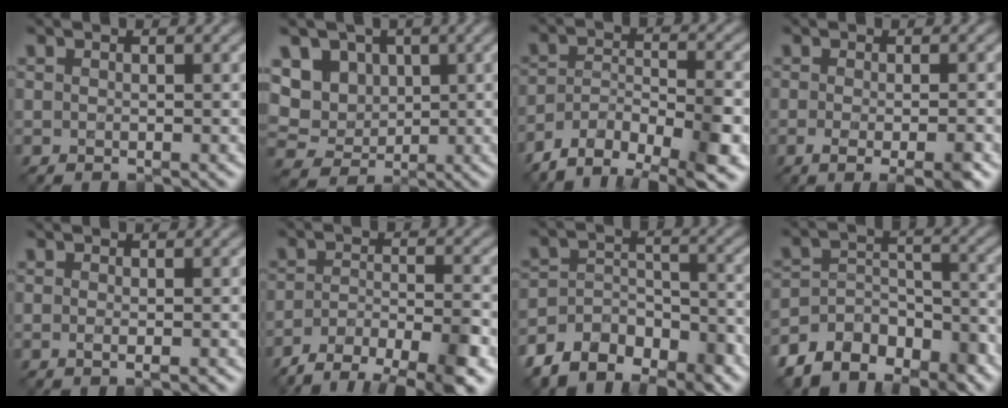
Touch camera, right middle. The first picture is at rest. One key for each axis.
{"total": 7.3, "fx": 2.1, "fy": 6.2, "fz": 3.2, "tx": -0.052, "ty": 0.013, "tz": 0.028}
{"total": 8.7, "fx": -6.2, "fy": 3.3, "fz": 5.2, "tx": -0.083, "ty": -0.004, "tz": -0.113}
{"total": 3.9, "fx": -1.3, "fy": 1.0, "fz": 3.5, "tx": -0.053, "ty": -0.011, "tz": -0.020}
{"total": 1.3, "fx": -0.3, "fy": 0.3, "fz": 1.3, "tx": -0.020, "ty": -0.004, "tz": -0.008}
{"total": 8.1, "fx": -5.9, "fy": 2.5, "fz": 5.0, "tx": -0.080, "ty": -0.002, "tz": -0.103}
{"total": 7.9, "fx": -6.2, "fy": 3.8, "fz": 3.0, "tx": -0.046, "ty": -0.002, "tz": -0.110}
{"total": 8.6, "fx": -6.9, "fy": 4.2, "fz": 3.0, "tx": -0.042, "ty": 0.005, "tz": -0.117}